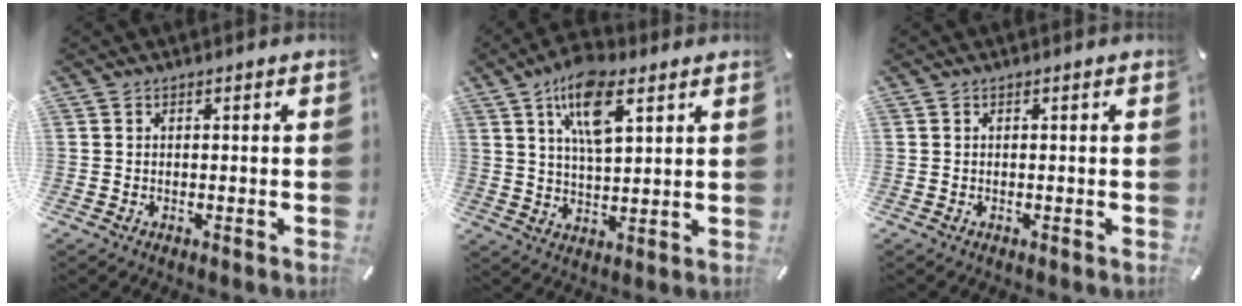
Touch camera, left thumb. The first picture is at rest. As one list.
[{"total": 11.4, "force": [6.6, 4.8, 7.9], "torque": [-0.144, -0.014, 0.118]}, {"total": 0.0}]